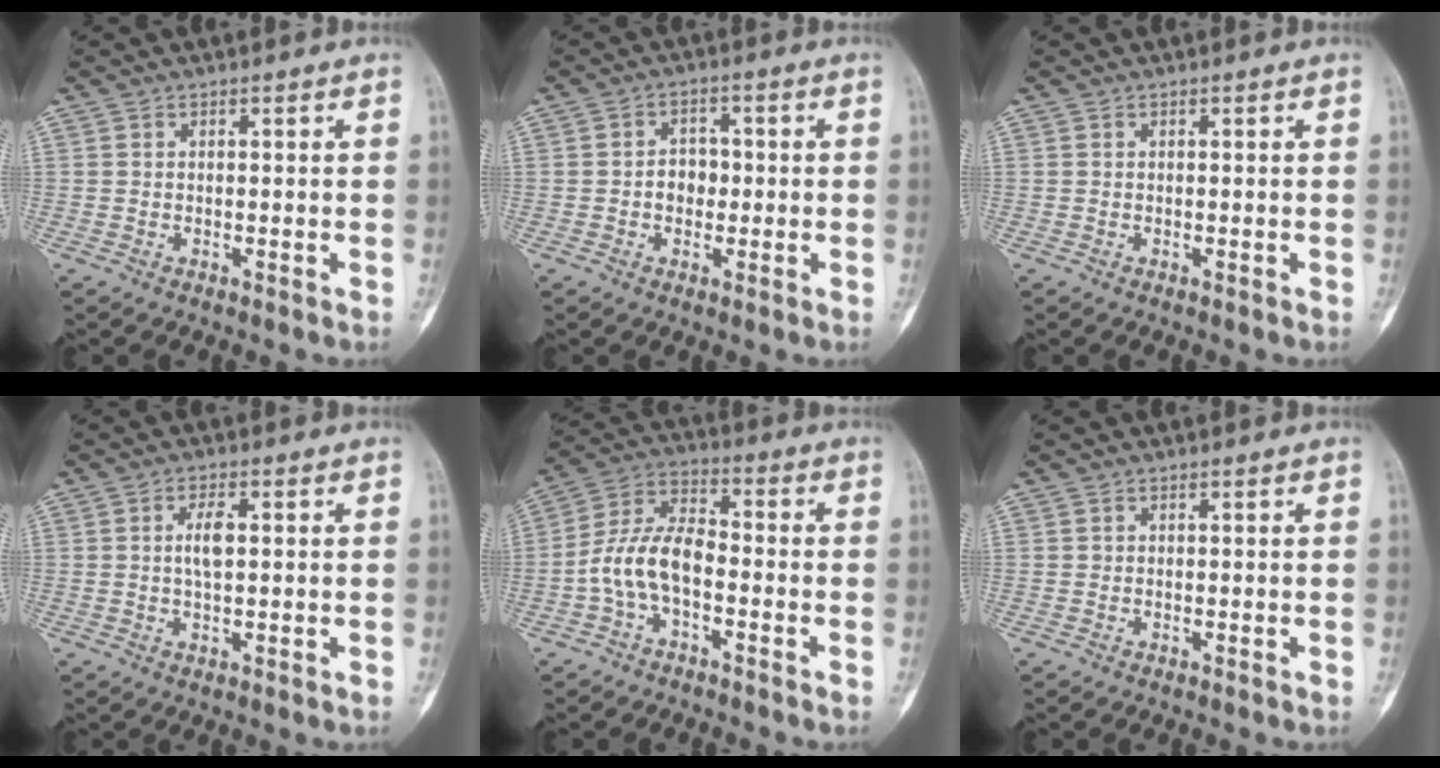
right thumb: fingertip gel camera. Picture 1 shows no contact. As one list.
[{"total": 6.0, "force": [-0.6, 4.5, 4.0], "torque": [-0.039, 0.018, -0.015]}, {"total": 0.0}, {"total": 3.8, "force": [0.5, 1.6, 3.4], "torque": [-0.065, 0.000, 0.008]}, {"total": 10.0, "force": [-2.7, 5.4, 8.0], "torque": [-0.155, 0.040, -0.061]}, {"total": 0.0}]